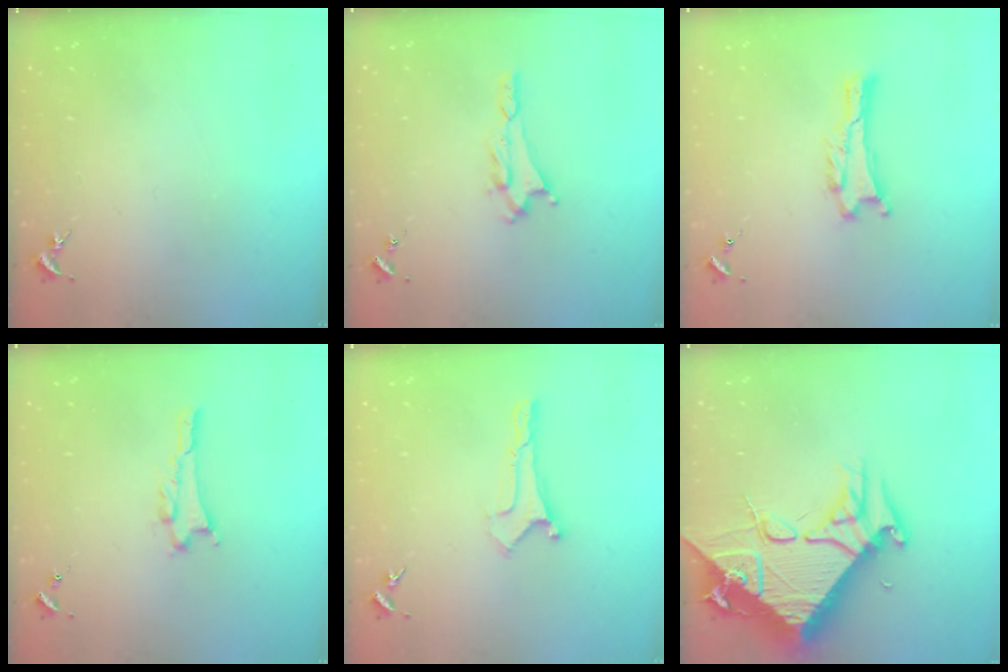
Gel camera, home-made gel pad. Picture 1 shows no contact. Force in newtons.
{"total": 1.3, "press": 1.3, "slide": 0.2}
{"total": 0.5, "press": 0.5, "slide": 0.1}
{"total": 0.6, "press": 0.6, "slide": 0.1}
{"total": 0.0}
{"total": 17.0, "press": 16.9, "slide": 1.6}